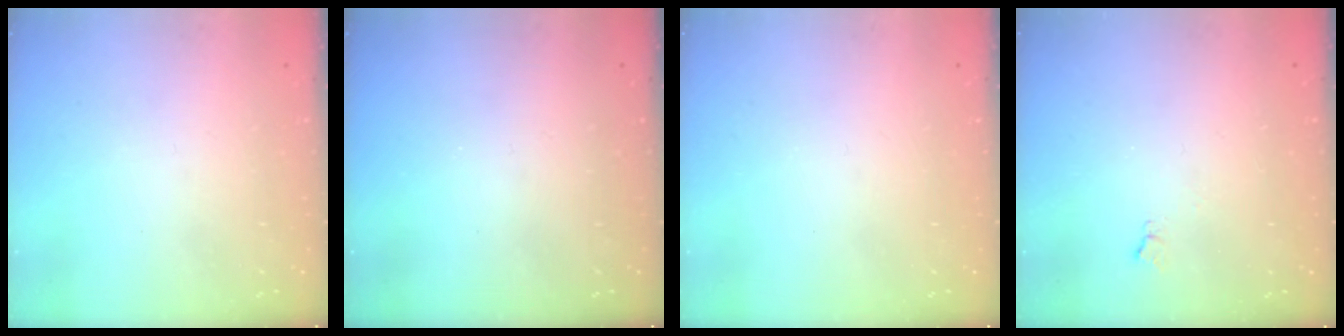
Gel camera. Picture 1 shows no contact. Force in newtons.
{"total": 0.0}
{"total": 0.0}
{"total": 2.8, "press": 2.8, "slide": 0.6}